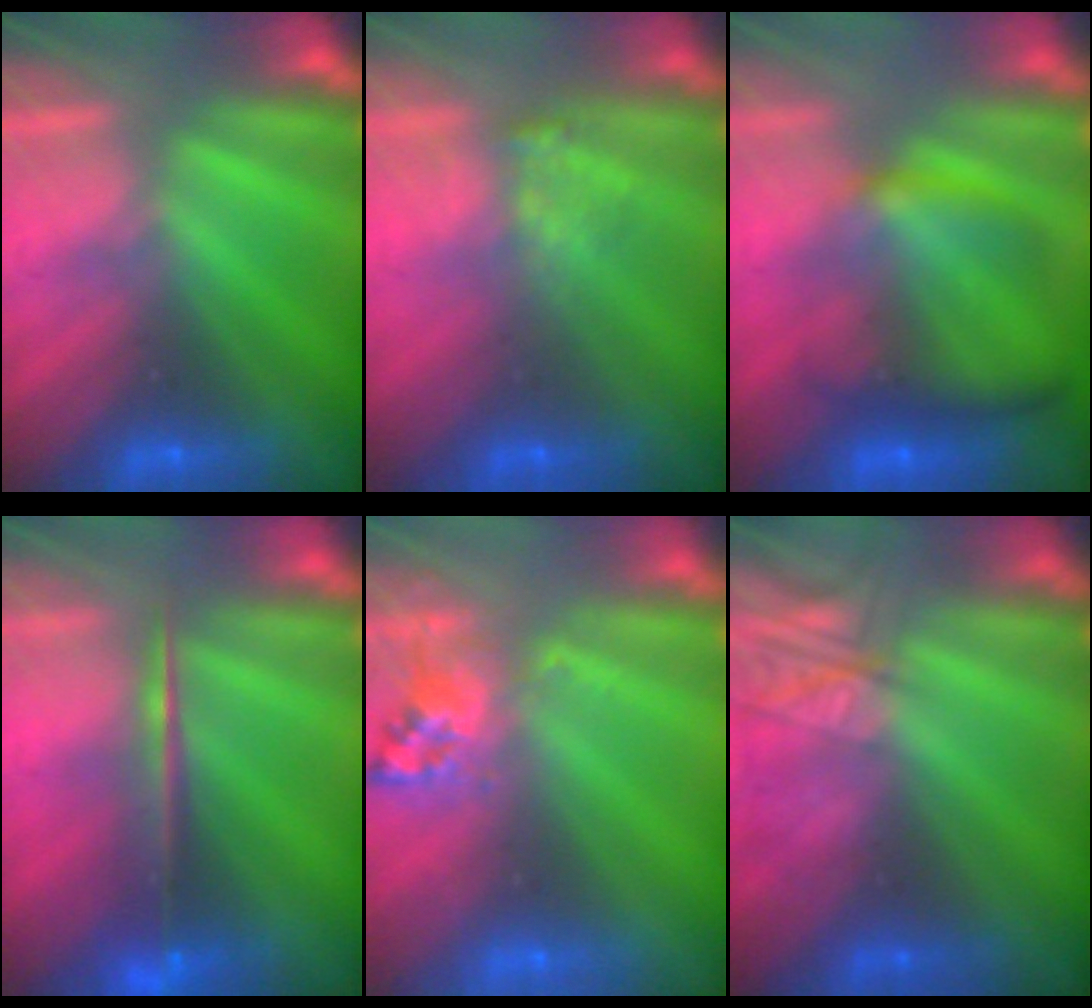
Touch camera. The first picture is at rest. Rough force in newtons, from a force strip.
{"total": 3.6}
{"total": 8.9}
{"total": 7.5}
{"total": 2.6}
{"total": 2.3}